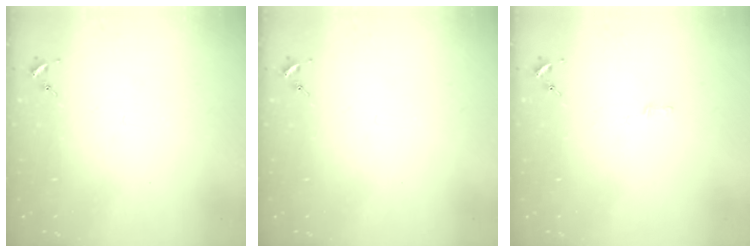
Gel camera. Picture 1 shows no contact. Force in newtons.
{"total": 0.0}
{"total": 2.6, "press": 2.6, "slide": 0.2}